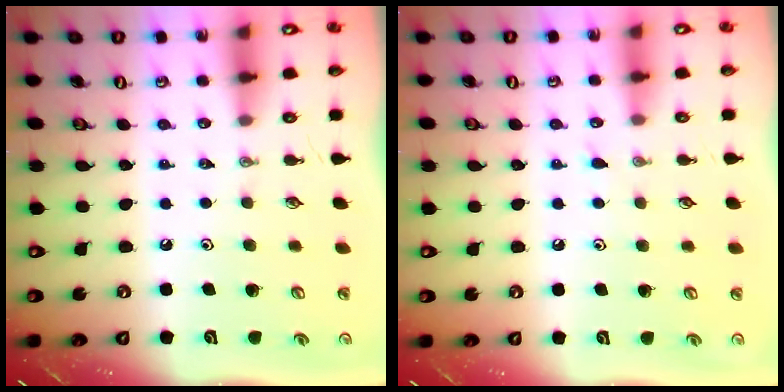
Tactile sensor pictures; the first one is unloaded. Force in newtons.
{"total": 4.5, "press": 4.5, "slide": 0.4}